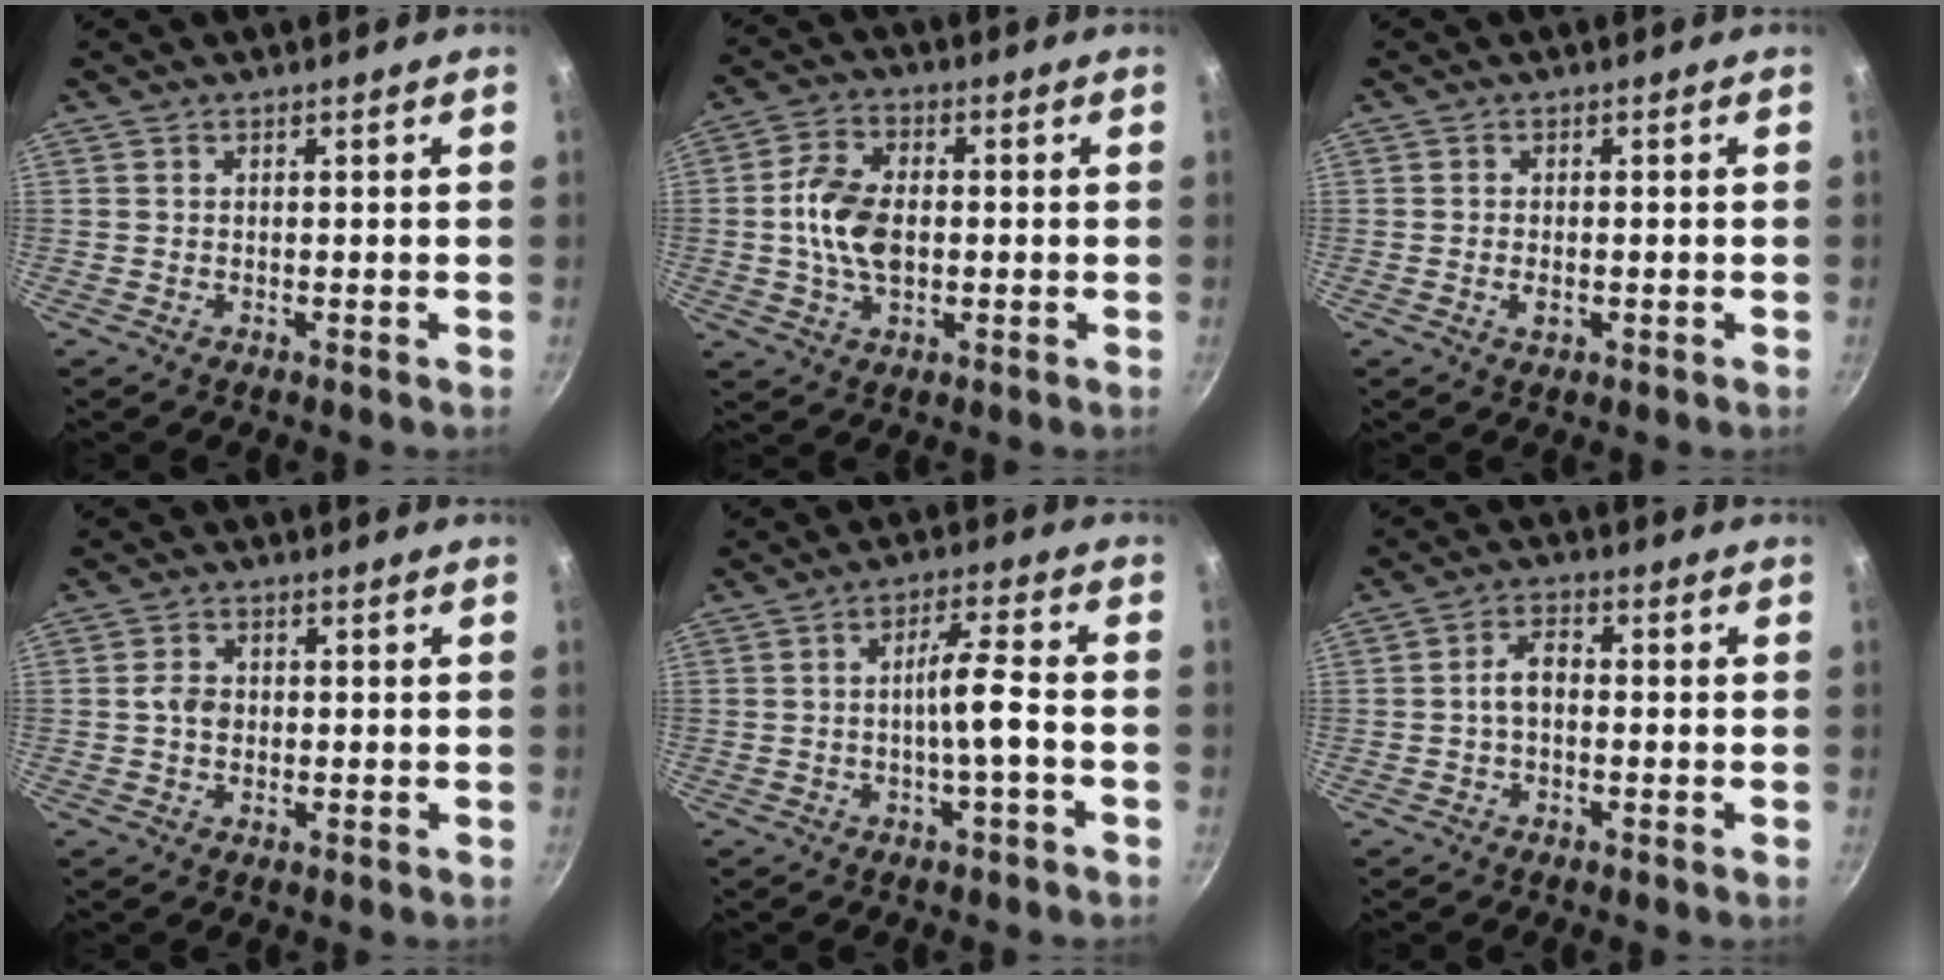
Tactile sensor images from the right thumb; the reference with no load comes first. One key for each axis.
{"total": 10.1, "fx": -0.3, "fy": 6.4, "fz": 7.8, "tx": -0.137, "ty": 0.015, "tz": -0.012}
{"total": 2.0, "fx": -0.5, "fy": 1.1, "fz": 1.6, "tx": -0.032, "ty": 0.000, "tz": -0.010}
{"total": 3.3, "fx": -0.1, "fy": 2.6, "fz": 2.1, "tx": -0.033, "ty": 0.007, "tz": -0.007}
{"total": 6.2, "fx": -1.7, "fy": 0.5, "fz": 6.0, "tx": -0.109, "ty": 0.025, "tz": -0.029}
{"total": 4.4, "fx": -0.6, "fy": 2.6, "fz": 3.5, "tx": -0.058, "ty": 0.022, "tz": -0.015}